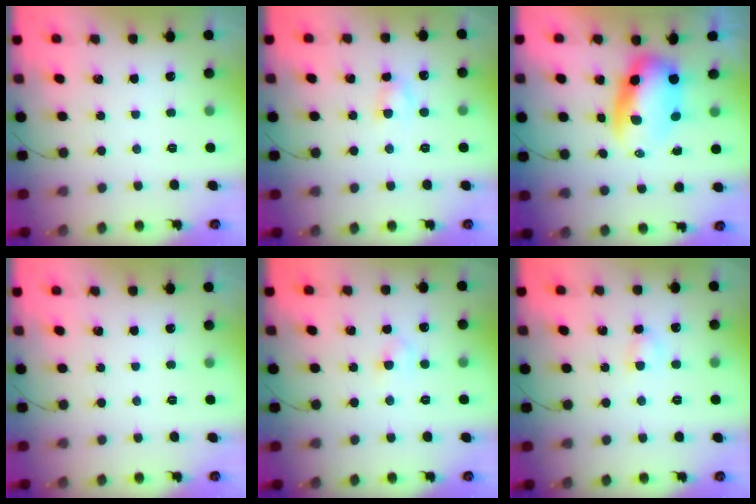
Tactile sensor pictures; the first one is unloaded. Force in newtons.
{"total": 4.0, "press": 3.8, "slide": 1.1}
{"total": 7.2, "press": 7.0, "slide": 1.9}
{"total": 0.0}
{"total": 3.0, "press": 2.8, "slide": 1.3}
{"total": 3.4, "press": 3.2, "slide": 1.2}